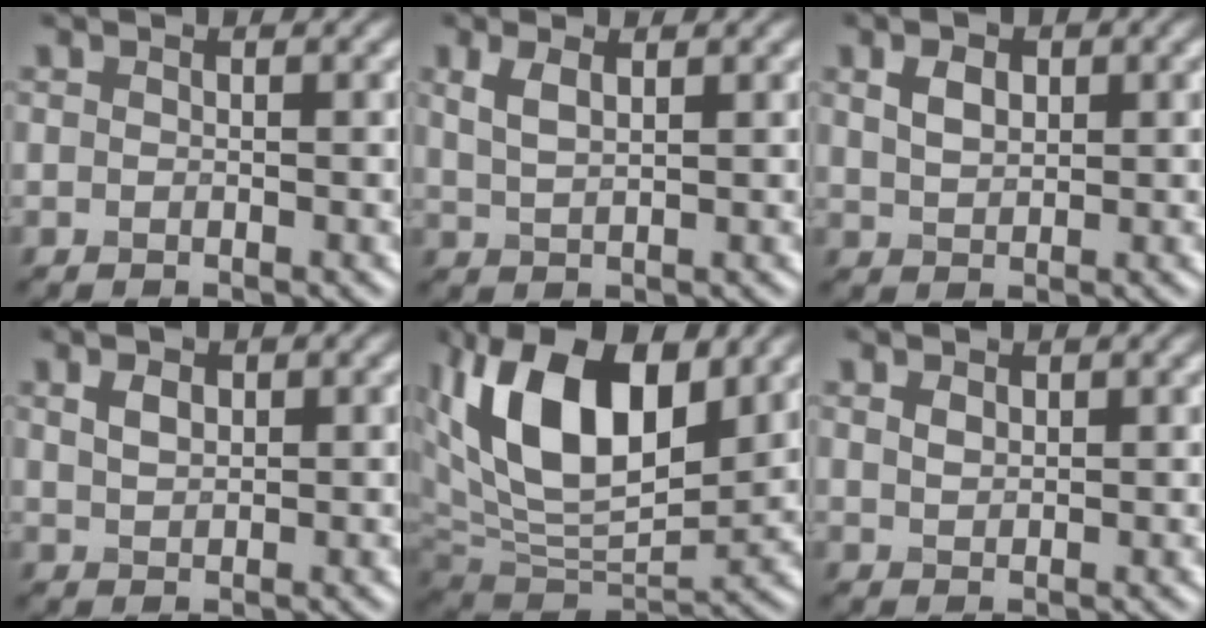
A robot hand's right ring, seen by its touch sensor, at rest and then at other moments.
{"total": 2.3, "force": [1.2, 0.9, 1.8], "torque": [-0.041, 0.000, 0.028]}
{"total": 2.6, "force": [1.0, 1.5, 1.8], "torque": [-0.036, 0.002, 0.021]}
{"total": 2.1, "force": [0.9, 1.2, 1.4], "torque": [-0.028, 0.002, 0.019]}
{"total": 13.3, "force": [4.4, 7.3, 10.2], "torque": [-0.177, 0.007, 0.077]}
{"total": 1.2, "force": [0.7, 0.8, 0.7], "torque": [-0.013, 0.000, 0.015]}